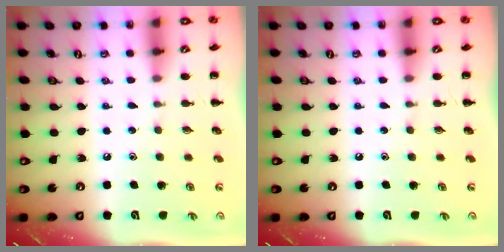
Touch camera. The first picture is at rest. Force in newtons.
{"total": 0.0}